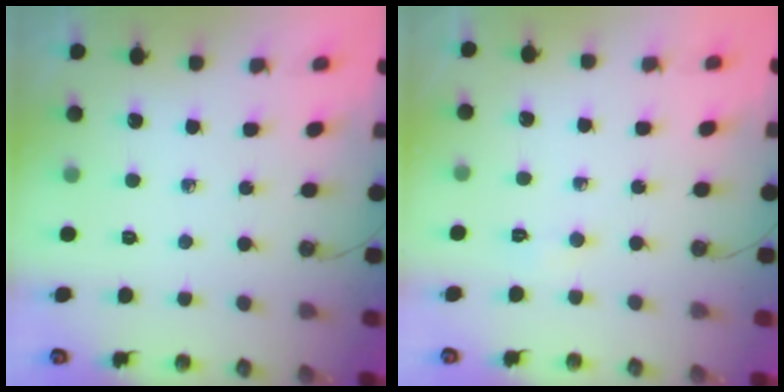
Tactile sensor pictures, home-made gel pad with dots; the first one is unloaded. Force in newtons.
{"total": 2.8, "press": 2.8, "slide": 0.4}